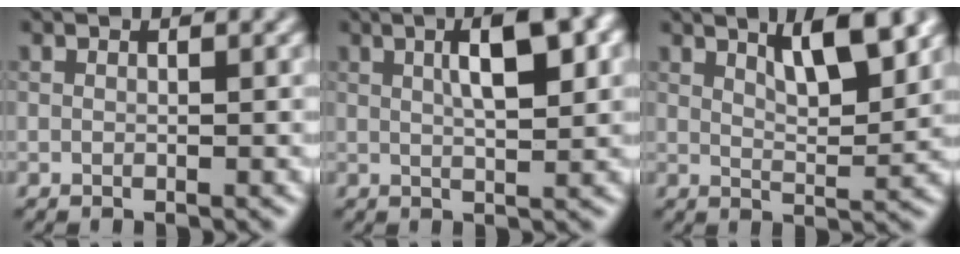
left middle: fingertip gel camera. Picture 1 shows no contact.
{"total": 5.9, "force": [1.8, 1.7, 5.4], "torque": [-0.080, 0.010, 0.026]}
{"total": 5.0, "force": [2.9, 1.3, 3.9], "torque": [-0.063, 0.000, 0.046]}